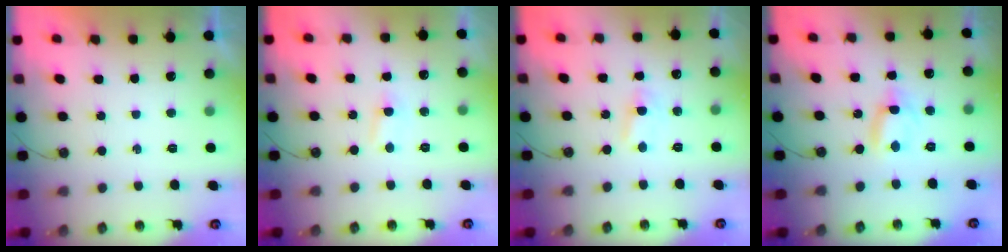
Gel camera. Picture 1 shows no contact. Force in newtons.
{"total": 2.8, "press": 2.7, "slide": 0.7}
{"total": 2.7, "press": 2.7, "slide": 0.3}
{"total": 2.8, "press": 2.8, "slide": 0.2}